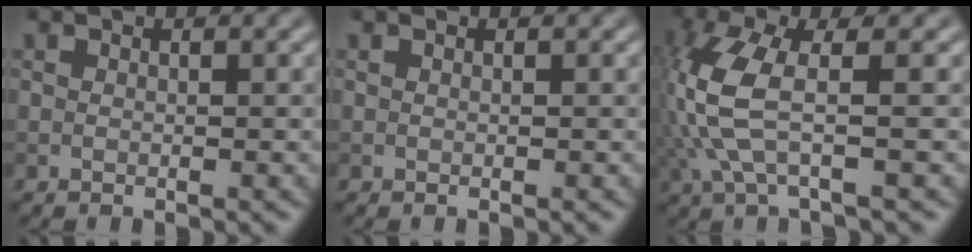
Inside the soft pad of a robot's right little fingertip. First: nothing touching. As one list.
[{"total": 0.0}, {"total": 5.9, "force": [-0.3, 1.7, 5.6], "torque": [-0.152, 0.002, -0.003]}]